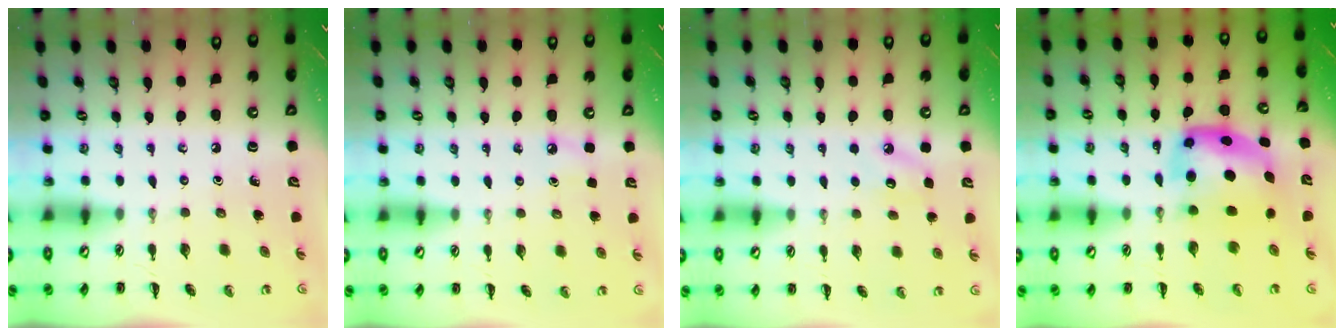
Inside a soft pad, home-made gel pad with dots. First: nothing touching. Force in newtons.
{"total": 2.8, "press": 2.6, "slide": 1.0}
{"total": 6.7, "press": 6.5, "slide": 1.6}
{"total": 6.1, "press": 5.9, "slide": 1.3}